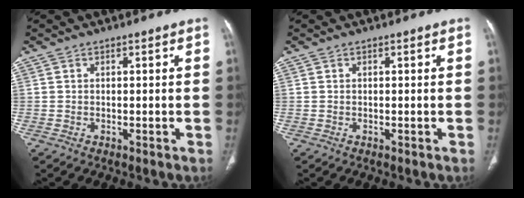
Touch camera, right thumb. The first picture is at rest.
{"total": 0.0}